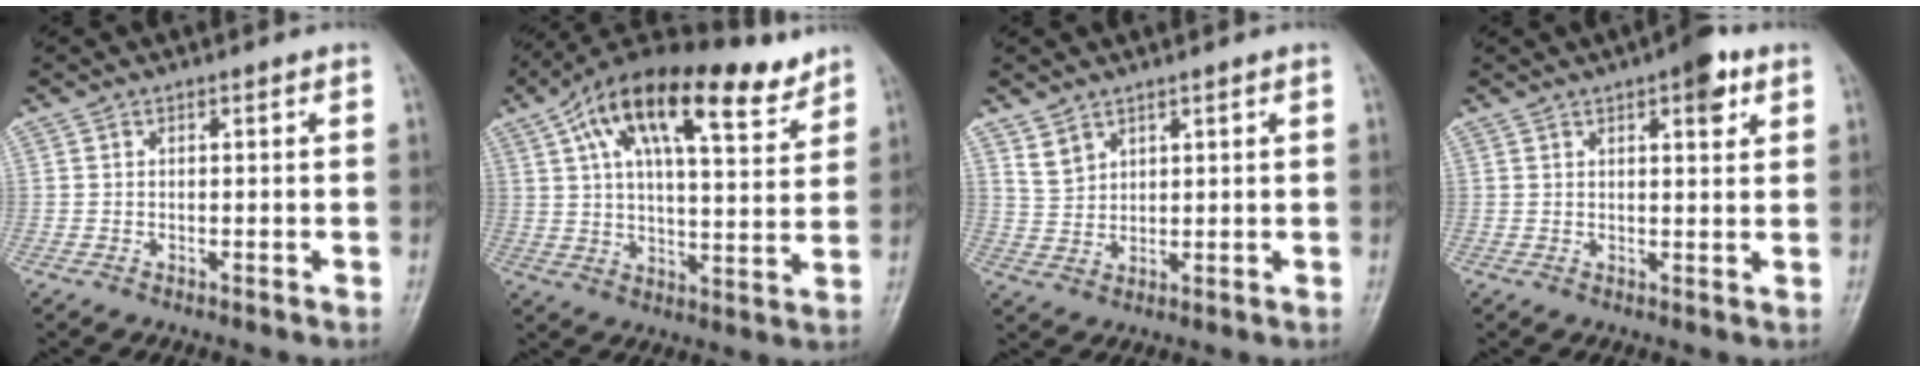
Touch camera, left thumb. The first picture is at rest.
{"total": 20.9, "force": [12.4, 7.7, 15.0], "torque": [-0.229, -0.018, 0.203]}
{"total": 3.4, "force": [2.6, 1.9, 1.0], "torque": [-0.008, -0.016, 0.058]}
{"total": 5.8, "force": [3.0, 2.1, 4.5], "torque": [-0.047, -0.008, 0.034]}